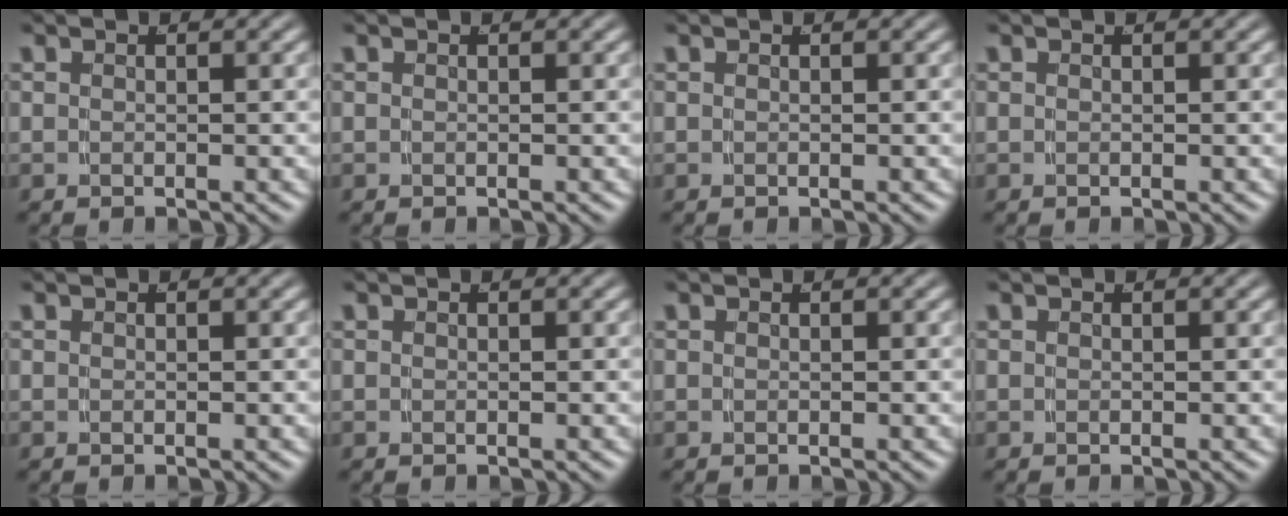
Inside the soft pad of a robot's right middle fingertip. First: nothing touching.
{"total": 0.0}
{"total": 0.0}
{"total": 0.0}
{"total": 0.0}
{"total": 0.0}
{"total": 0.0}
{"total": 0.0}